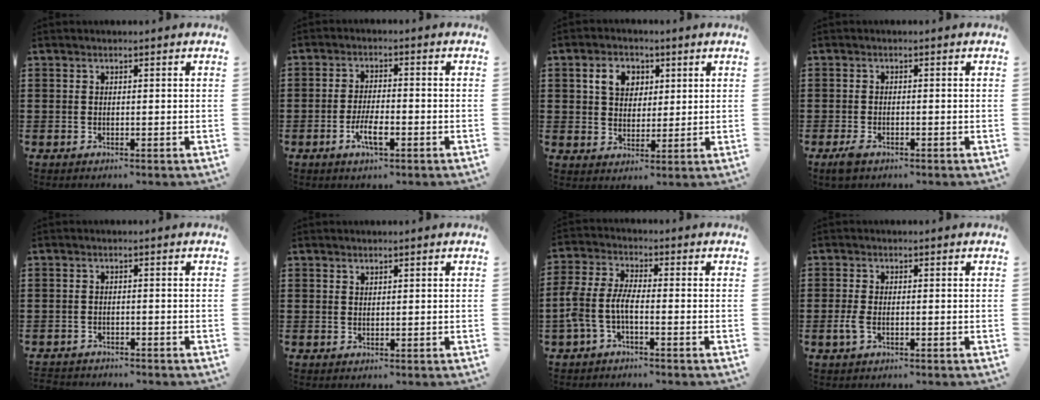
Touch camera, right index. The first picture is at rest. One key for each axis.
{"total": 5.0, "fx": -2.2, "fy": 1.5, "fz": 4.2, "tx": -0.083, "ty": -0.001, "tz": -0.041}
{"total": 5.1, "fx": 1.9, "fy": 3.8, "fz": 2.7, "tx": -0.060, "ty": 0.013, "tz": 0.031}
{"total": 1.6, "fx": -1.2, "fy": 0.6, "fz": 1.0, "tx": -0.027, "ty": -0.004, "tz": -0.025}
{"total": 1.6, "fx": -1.6, "fy": 0.3, "fz": -0.1, "tx": -0.003, "ty": 0.000, "tz": -0.035}
{"total": 0.7, "fx": 0.6, "fy": 0.4, "fz": 0.0, "tx": -0.001, "ty": 0.000, "tz": 0.011}
{"total": 4.8, "fx": -2.2, "fy": 1.5, "fz": 3.9, "tx": -0.113, "ty": -0.011, "tz": -0.053}
{"total": 2.1, "fx": -0.7, "fy": 0.8, "fz": 1.8, "tx": -0.048, "ty": -0.007, "tz": -0.018}